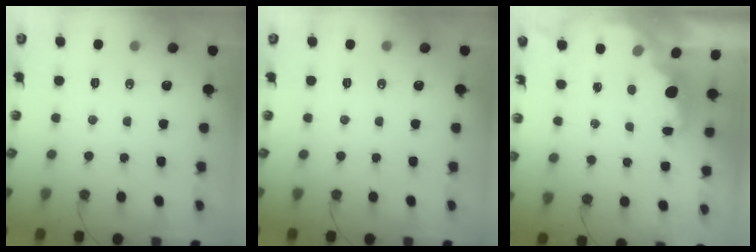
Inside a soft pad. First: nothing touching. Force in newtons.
{"total": 0.0}
{"total": 2.0, "press": 1.9, "slide": 0.7}